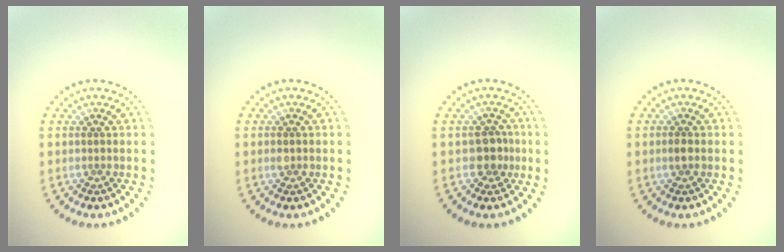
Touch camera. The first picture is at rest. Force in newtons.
{"total": 0.9, "press": 0.9, "slide": 0.1}
{"total": 2.0, "press": 1.8, "slide": 1.0}
{"total": 0.9, "press": 0.9, "slide": 0.2}